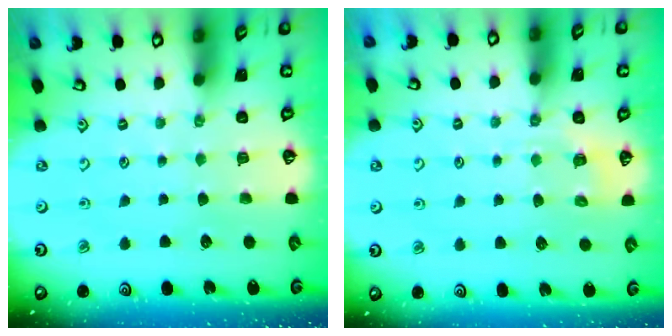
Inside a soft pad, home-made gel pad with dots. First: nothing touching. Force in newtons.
{"total": 3.2, "press": 3.0, "slide": 1.1}